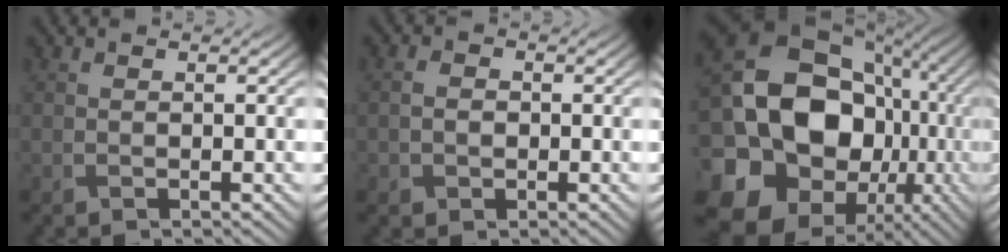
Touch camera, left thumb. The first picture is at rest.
{"total": 1.9, "force": [-0.3, 1.6, 0.9], "torque": [-0.018, -0.003, -0.009]}
{"total": 21.4, "force": [-2.3, 17.2, 12.5], "torque": [-0.281, -0.021, -0.049]}